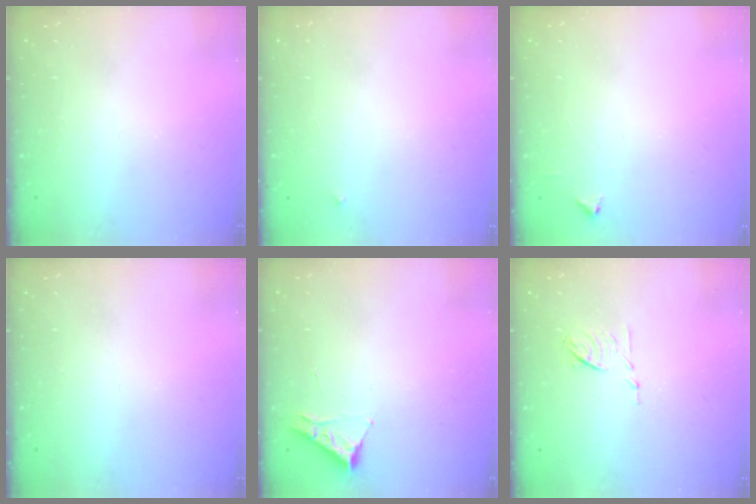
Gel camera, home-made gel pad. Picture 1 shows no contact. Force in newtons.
{"total": 2.5, "press": 2.4, "slide": 0.4}
{"total": 2.1, "press": 2.1, "slide": 0.3}
{"total": 0.0}
{"total": 3.4, "press": 3.3, "slide": 0.5}
{"total": 6.3, "press": 6.2, "slide": 1.0}